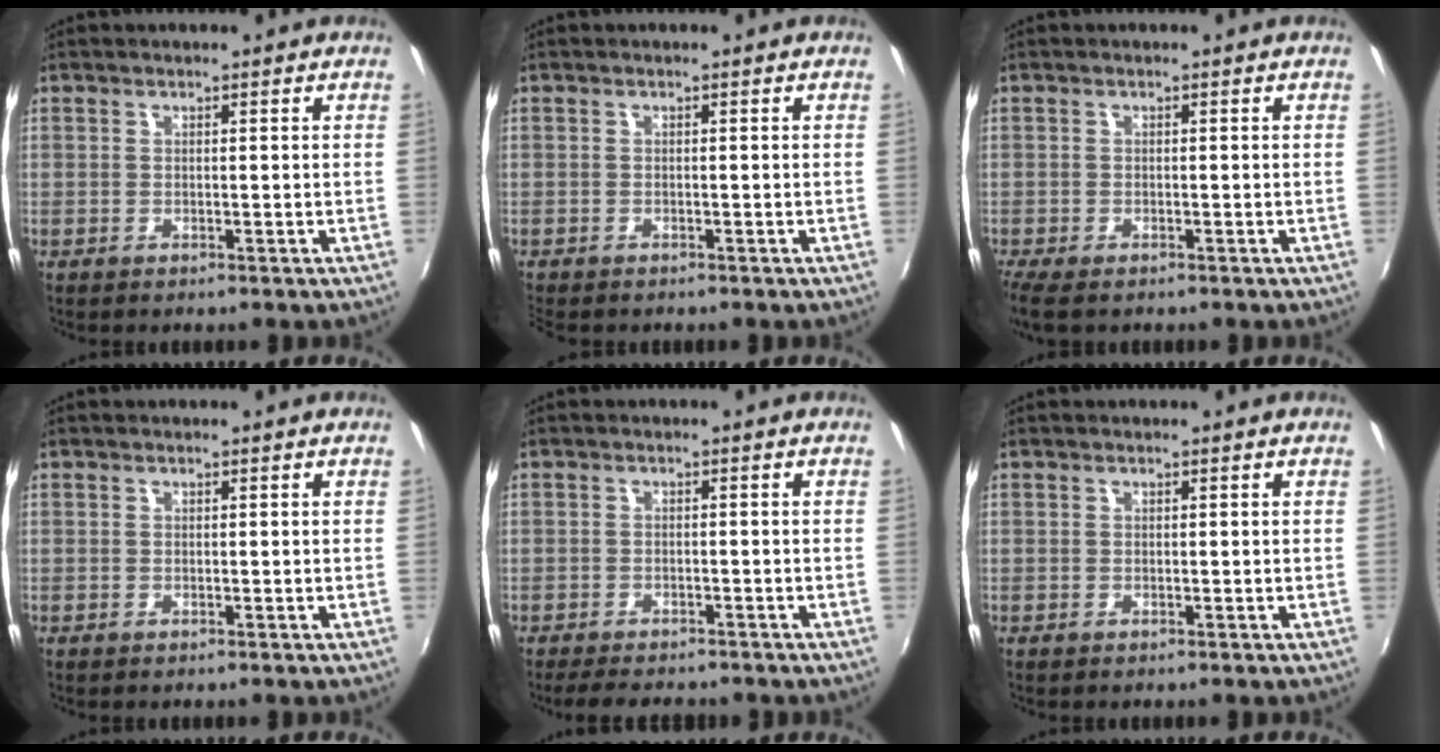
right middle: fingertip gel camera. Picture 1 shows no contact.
{"total": 1.5, "force": [-1.3, 0.5, 0.4], "torque": [-0.011, -0.010, -0.023]}
{"total": 4.6, "force": [-3.3, 1.5, 2.8], "torque": [-0.064, -0.024, -0.060]}
{"total": 0.0}
{"total": 6.6, "force": [-5.7, 2.0, 2.7], "torque": [-0.068, -0.012, -0.086]}
{"total": 0.0}